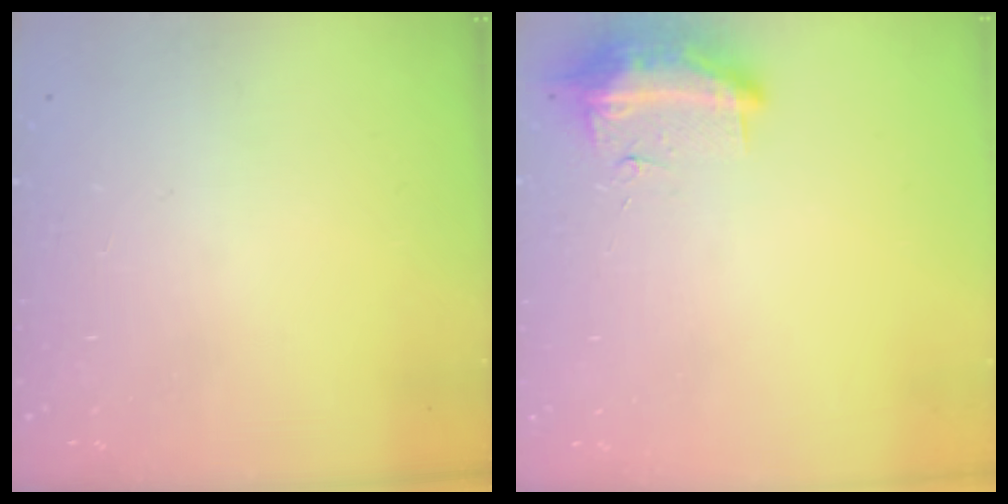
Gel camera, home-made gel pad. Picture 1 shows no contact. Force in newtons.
{"total": 19.3, "press": 12.1, "slide": 15.1}